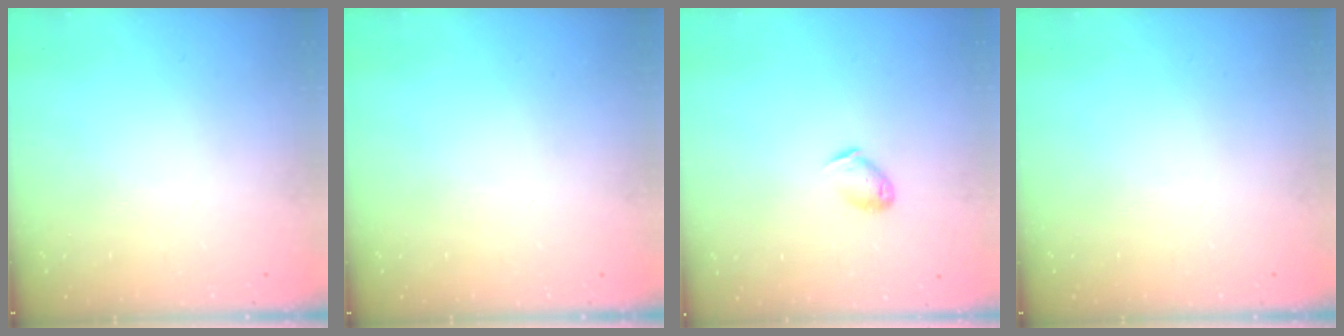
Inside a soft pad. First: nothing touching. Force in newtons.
{"total": 0.0}
{"total": 4.8, "press": 4.7, "slide": 0.9}
{"total": 0.0}